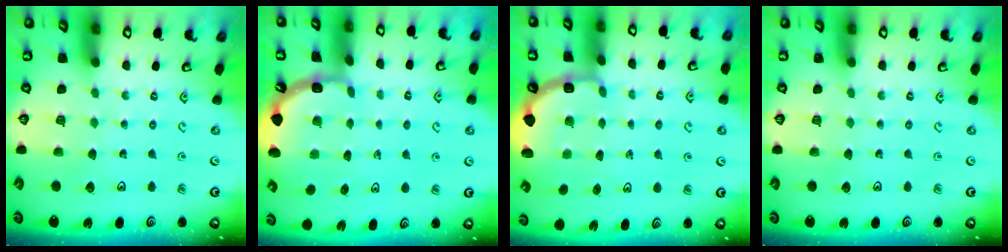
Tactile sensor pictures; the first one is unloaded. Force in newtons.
{"total": 1.9, "press": 1.8, "slide": 0.6}
{"total": 2.9, "press": 2.5, "slide": 1.4}
{"total": 0.0}